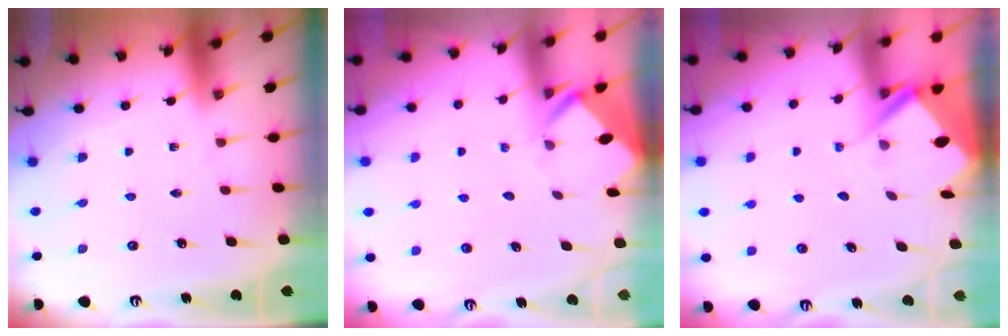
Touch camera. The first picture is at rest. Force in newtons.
{"total": 3.1, "press": 3.1, "slide": 0.1}
{"total": 3.9, "press": 3.9, "slide": 0.3}